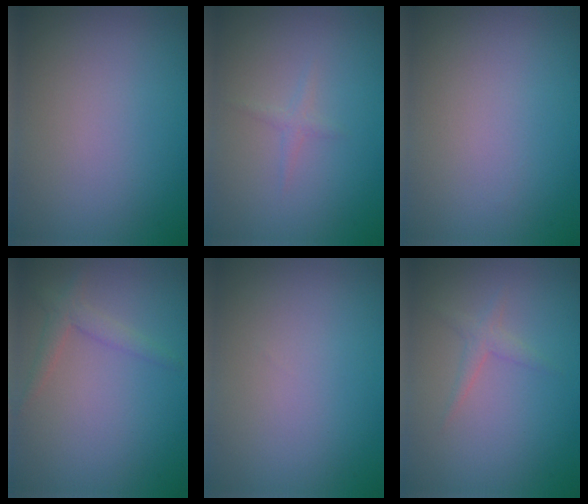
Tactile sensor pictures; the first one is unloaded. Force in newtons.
{"total": 0.8, "press": 0.8, "slide": 0.1}
{"total": 0.0}
{"total": 1.8, "press": 1.8, "slide": 0.2}
{"total": 0.0}
{"total": 1.3, "press": 1.3, "slide": 0.1}